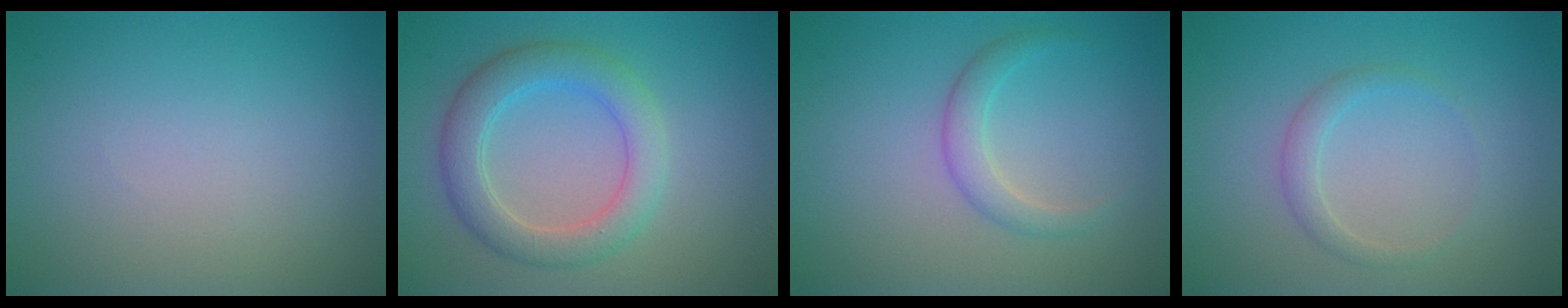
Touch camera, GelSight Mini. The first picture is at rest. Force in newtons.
{"total": 4.4, "press": 4.4, "slide": 0.1}
{"total": 2.0, "press": 2.0, "slide": 0.0}
{"total": 1.5, "press": 1.5, "slide": 0.0}